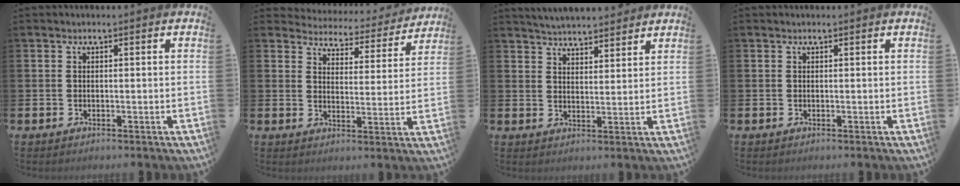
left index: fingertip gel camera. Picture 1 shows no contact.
{"total": 4.2, "force": [4.1, 1.0, 0.1], "torque": [-0.019, -0.040, 0.065]}
{"total": 4.5, "force": [4.5, 0.4, -0.2], "torque": [-0.006, -0.027, 0.080]}
{"total": 0.0}